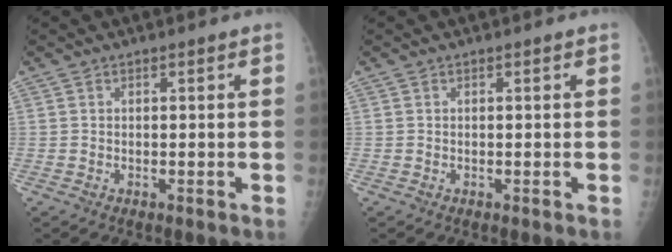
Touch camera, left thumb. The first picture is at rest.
{"total": 0.0}